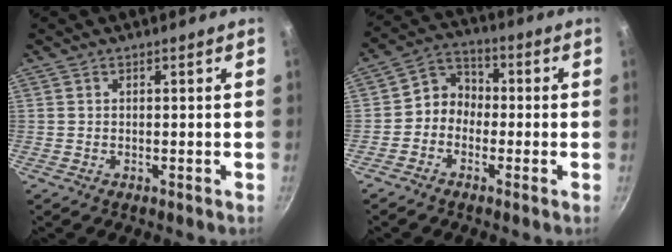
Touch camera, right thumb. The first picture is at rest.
{"total": 6.0, "force": [-1.5, 5.1, 2.7], "torque": [-0.016, 0.033, -0.046]}